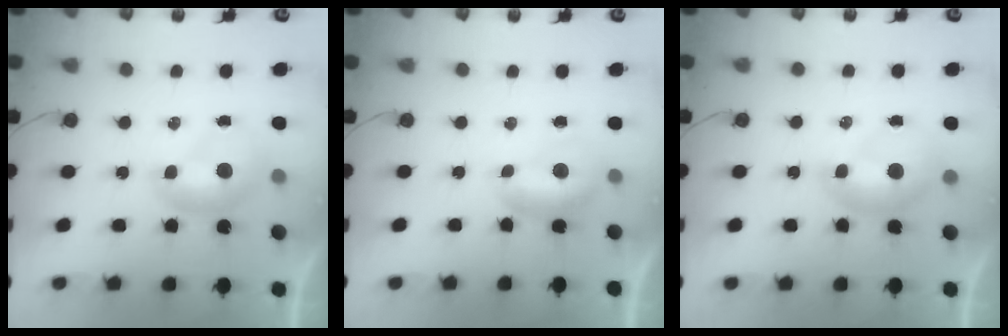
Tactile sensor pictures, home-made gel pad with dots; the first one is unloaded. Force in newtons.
{"total": 0.5, "press": 0.1, "slide": 0.5}
{"total": 1.3, "press": 1.1, "slide": 0.6}